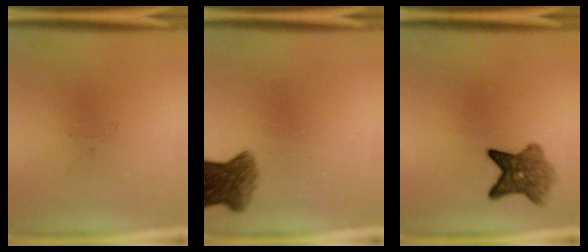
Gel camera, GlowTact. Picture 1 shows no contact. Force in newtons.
{"total": 5.8}
{"total": 5.8}